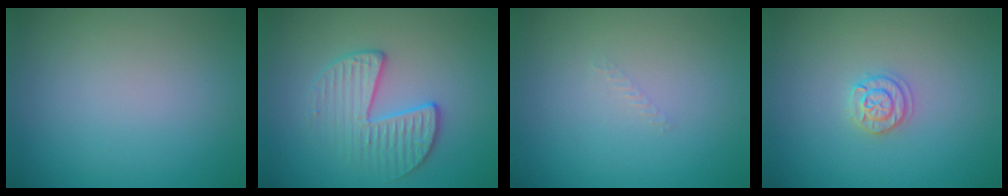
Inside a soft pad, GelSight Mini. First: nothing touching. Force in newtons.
{"total": 3.3, "press": 2.9, "slide": 1.6}
{"total": 0.6, "press": 0.6, "slide": 0.1}
{"total": 1.7, "press": 1.7, "slide": 0.2}